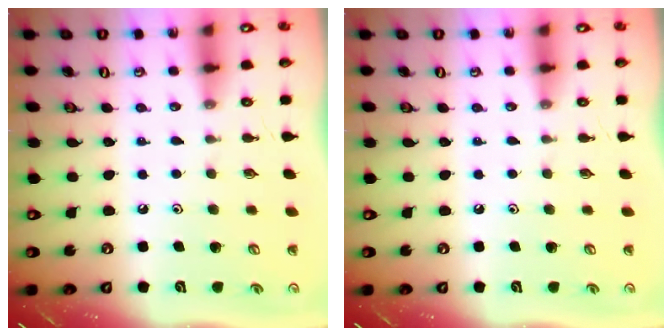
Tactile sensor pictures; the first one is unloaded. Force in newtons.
{"total": 0.0}